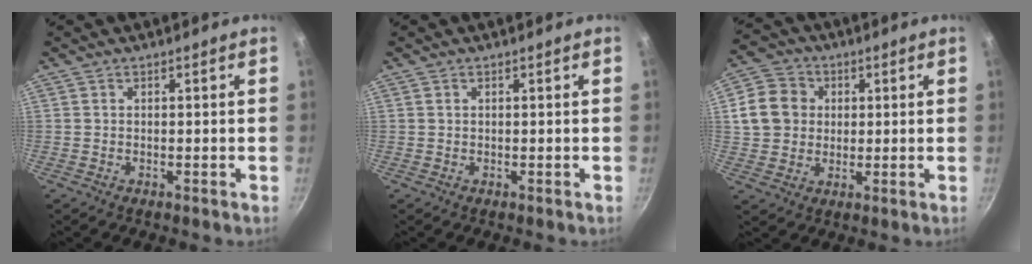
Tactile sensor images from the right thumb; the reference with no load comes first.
{"total": 0.0}
{"total": 9.8, "force": [2.0, 8.6, 4.3], "torque": [-0.047, 0.008, 0.027]}